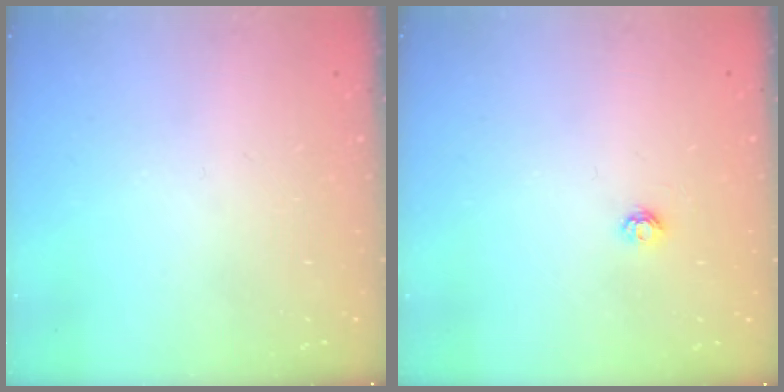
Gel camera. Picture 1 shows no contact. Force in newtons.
{"total": 3.7, "press": 3.7, "slide": 0.5}